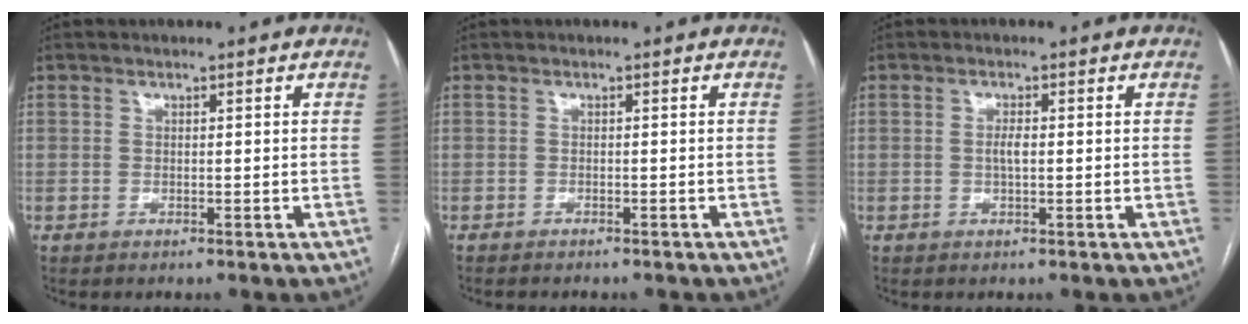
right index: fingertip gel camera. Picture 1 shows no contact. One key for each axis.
{"total": 3.8, "fx": -3.4, "fy": 0.9, "fz": 1.4, "tx": -0.017, "ty": -0.005, "tz": -0.040}
{"total": 1.8, "fx": -0.1, "fy": 0.4, "fz": 1.8, "tx": -0.037, "ty": 0.002, "tz": -0.001}